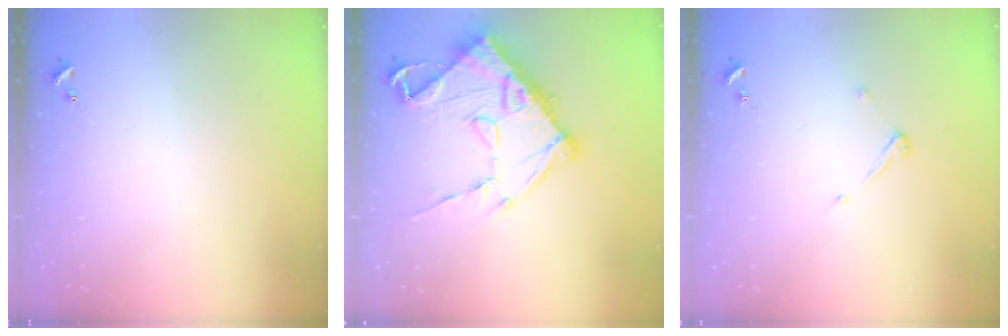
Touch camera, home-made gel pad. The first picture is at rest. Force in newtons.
{"total": 20.9, "press": 20.8, "slide": 2.3}
{"total": 4.0, "press": 4.0, "slide": 0.6}